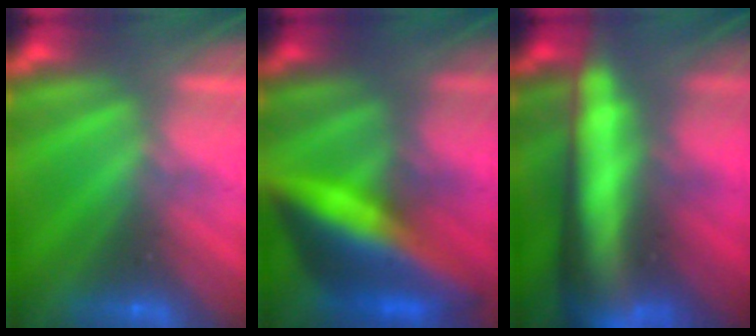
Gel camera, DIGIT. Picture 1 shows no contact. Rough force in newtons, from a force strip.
{"total": 9.0}
{"total": 8.8}